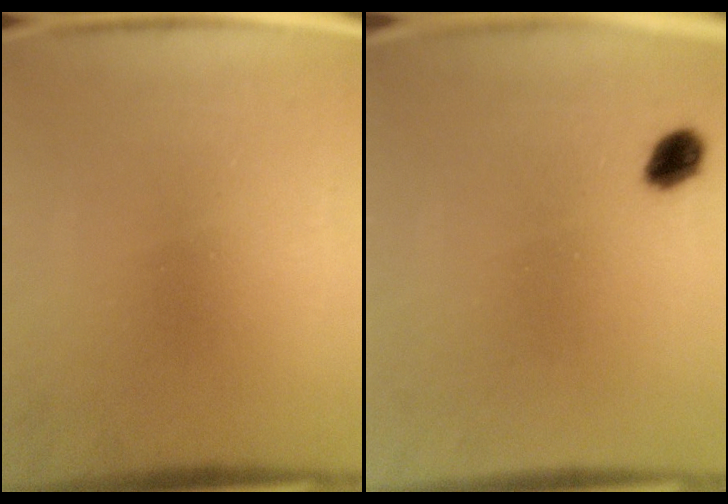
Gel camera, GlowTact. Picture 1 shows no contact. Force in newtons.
{"total": 2.8}